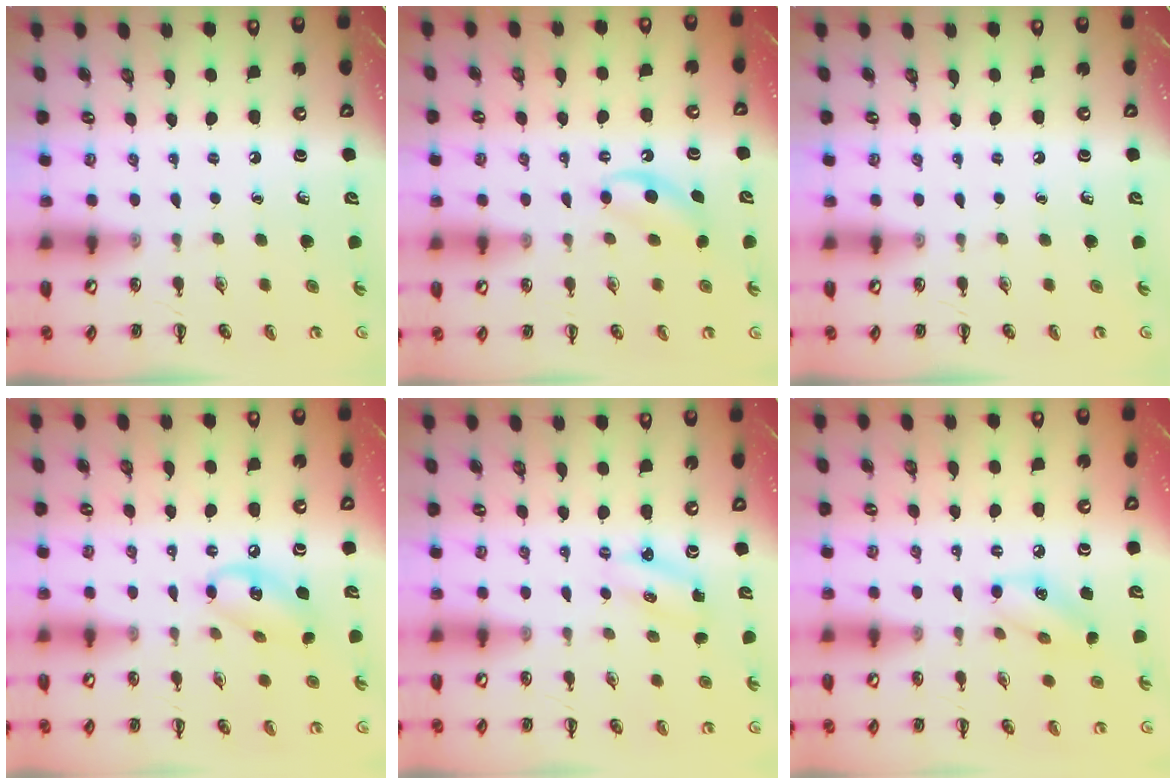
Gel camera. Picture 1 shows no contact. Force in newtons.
{"total": 4.7, "press": 4.5, "slide": 1.2}
{"total": 0.0}
{"total": 10.9, "press": 10.7, "slide": 2.1}
{"total": 2.2, "press": 2.1, "slide": 0.6}
{"total": 7.3, "press": 7.3, "slide": 0.6}